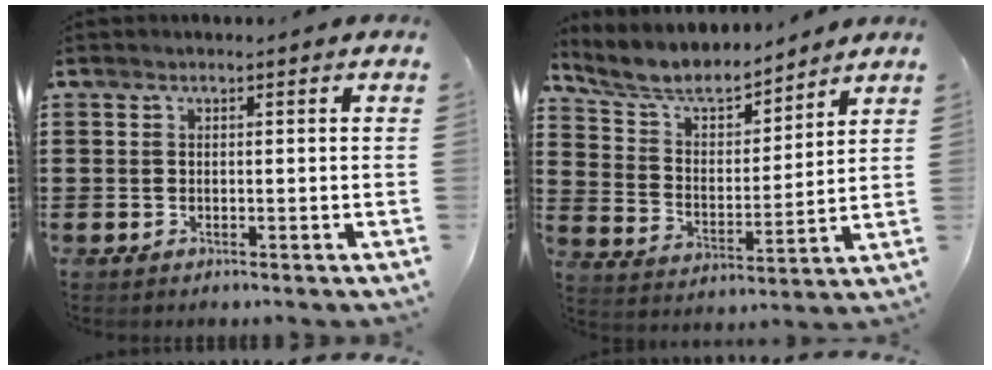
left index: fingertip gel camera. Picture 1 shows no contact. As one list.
[{"total": 7.5, "force": [6.6, 2.1, 2.8], "torque": [-0.085, -0.034, 0.115]}]